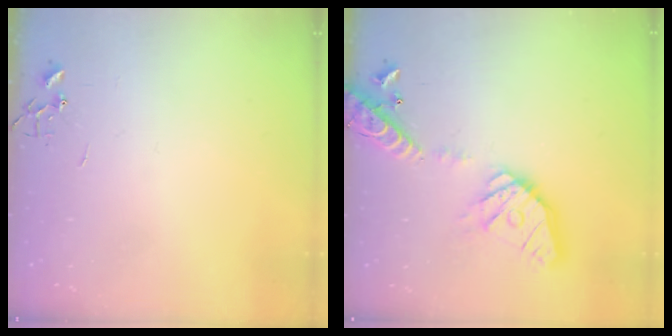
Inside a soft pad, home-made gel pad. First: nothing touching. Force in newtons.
{"total": 19.5, "press": 19.2, "slide": 3.3}